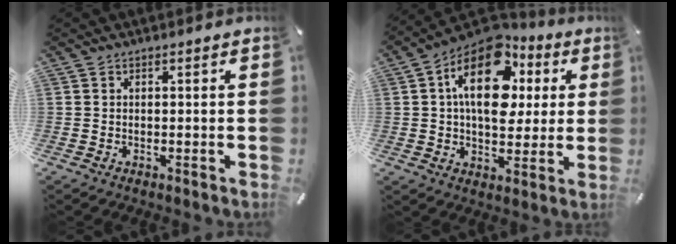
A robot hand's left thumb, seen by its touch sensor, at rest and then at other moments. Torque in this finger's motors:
{"motor_torque": [0.57, 1.61, 2.42, -0.35, 0.23]}